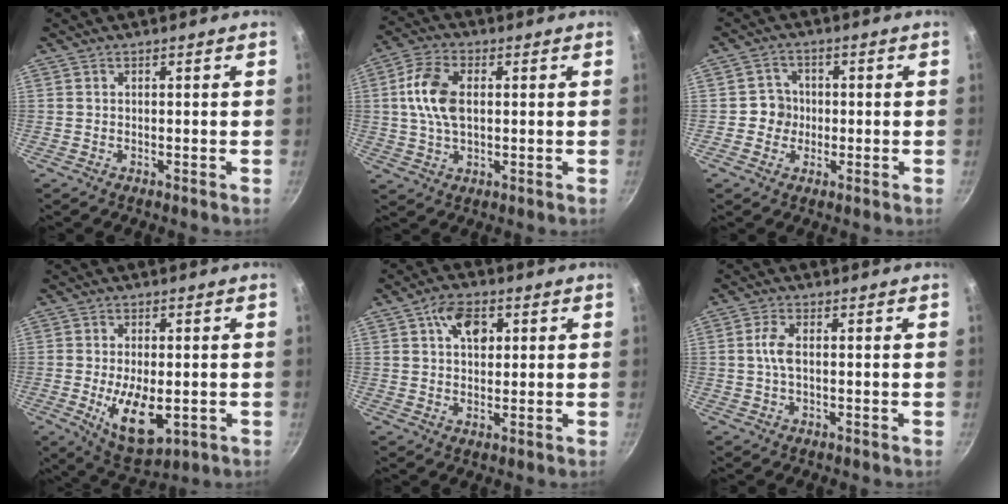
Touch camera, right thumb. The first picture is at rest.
{"total": 9.9, "force": [1.3, 6.0, 7.7], "torque": [-0.144, 0.016, 0.018]}
{"total": 4.3, "force": [-0.5, 4.1, 0.9], "torque": [0.020, 0.011, -0.014]}
{"total": 11.3, "force": [-2.2, 5.6, 9.6], "torque": [-0.146, -0.006, -0.022]}
{"total": 7.1, "force": [2.3, 4.4, 5.0], "torque": [-0.059, -0.002, 0.032]}
{"total": 3.7, "force": [0.1, 1.7, 3.3], "torque": [-0.077, 0.007, -0.001]}